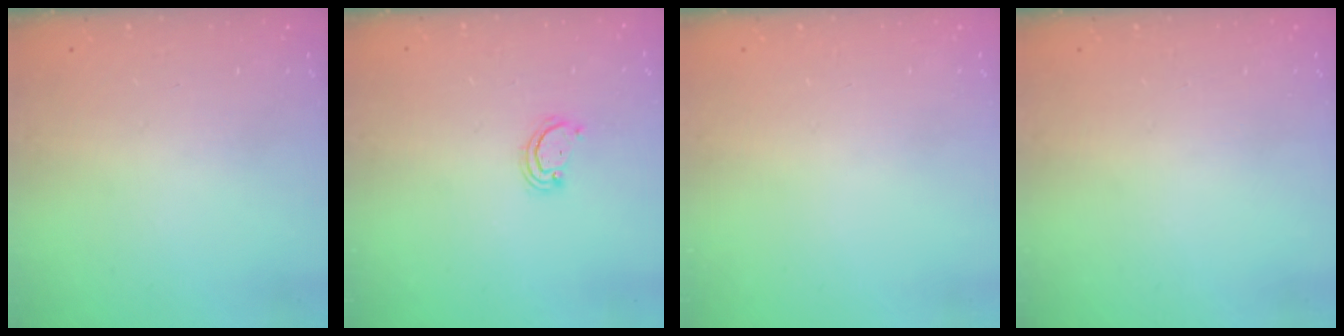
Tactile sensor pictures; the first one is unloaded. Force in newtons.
{"total": 2.5, "press": 2.4, "slide": 0.2}
{"total": 0.0}
{"total": 0.0}